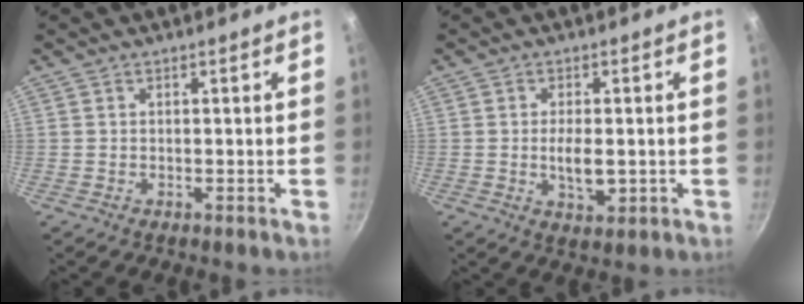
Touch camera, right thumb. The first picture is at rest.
{"total": 5.1, "force": [-0.5, 2.5, 4.5], "torque": [-0.075, -0.007, -0.005]}